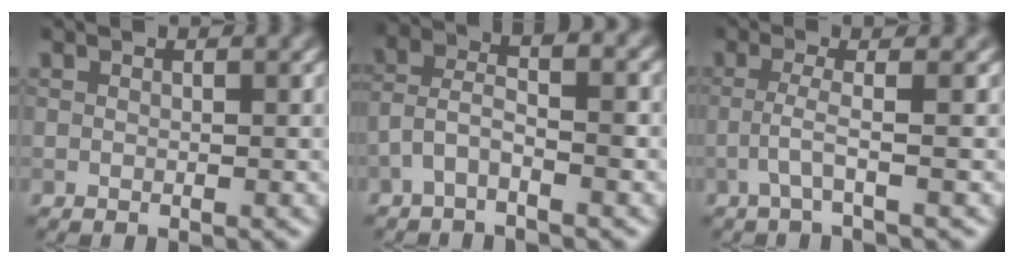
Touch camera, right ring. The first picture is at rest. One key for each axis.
{"total": 3.8, "fx": -1.3, "fy": 1.3, "fz": 3.4, "tx": -0.076, "ty": 0.018, "tz": -0.034}
{"total": 2.4, "fx": -0.6, "fy": 0.2, "fz": 2.3, "tx": -0.043, "ty": 0.003, "tz": -0.021}